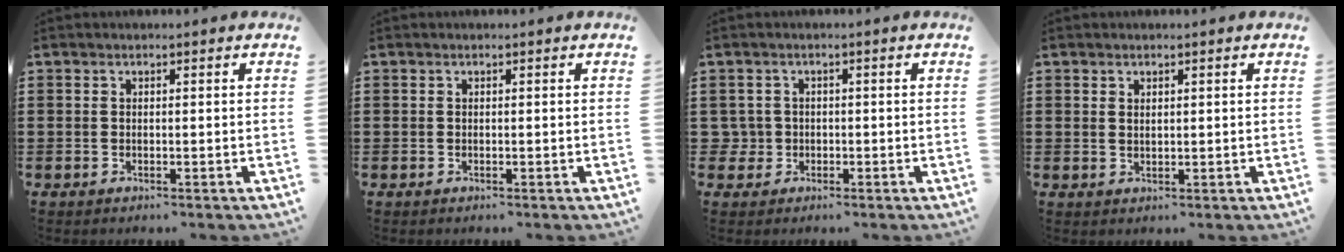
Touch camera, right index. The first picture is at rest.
{"total": 0.0}
{"total": 2.2, "force": [-0.6, 2.1, 0.3], "torque": [-0.024, 0.001, -0.019]}
{"total": 1.0, "force": [0.8, 0.6, 0.3], "torque": [-0.007, 0.004, 0.015]}